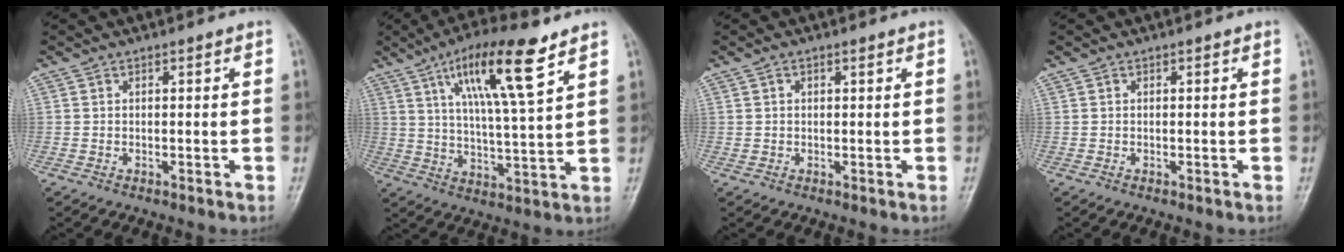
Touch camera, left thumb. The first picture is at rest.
{"total": 15.0, "force": [8.0, 2.6, 12.4], "torque": [-0.210, -0.030, 0.140]}
{"total": 1.2, "force": [0.5, 0.9, 0.5], "torque": [0.000, 0.001, 0.008]}
{"total": 0.0}